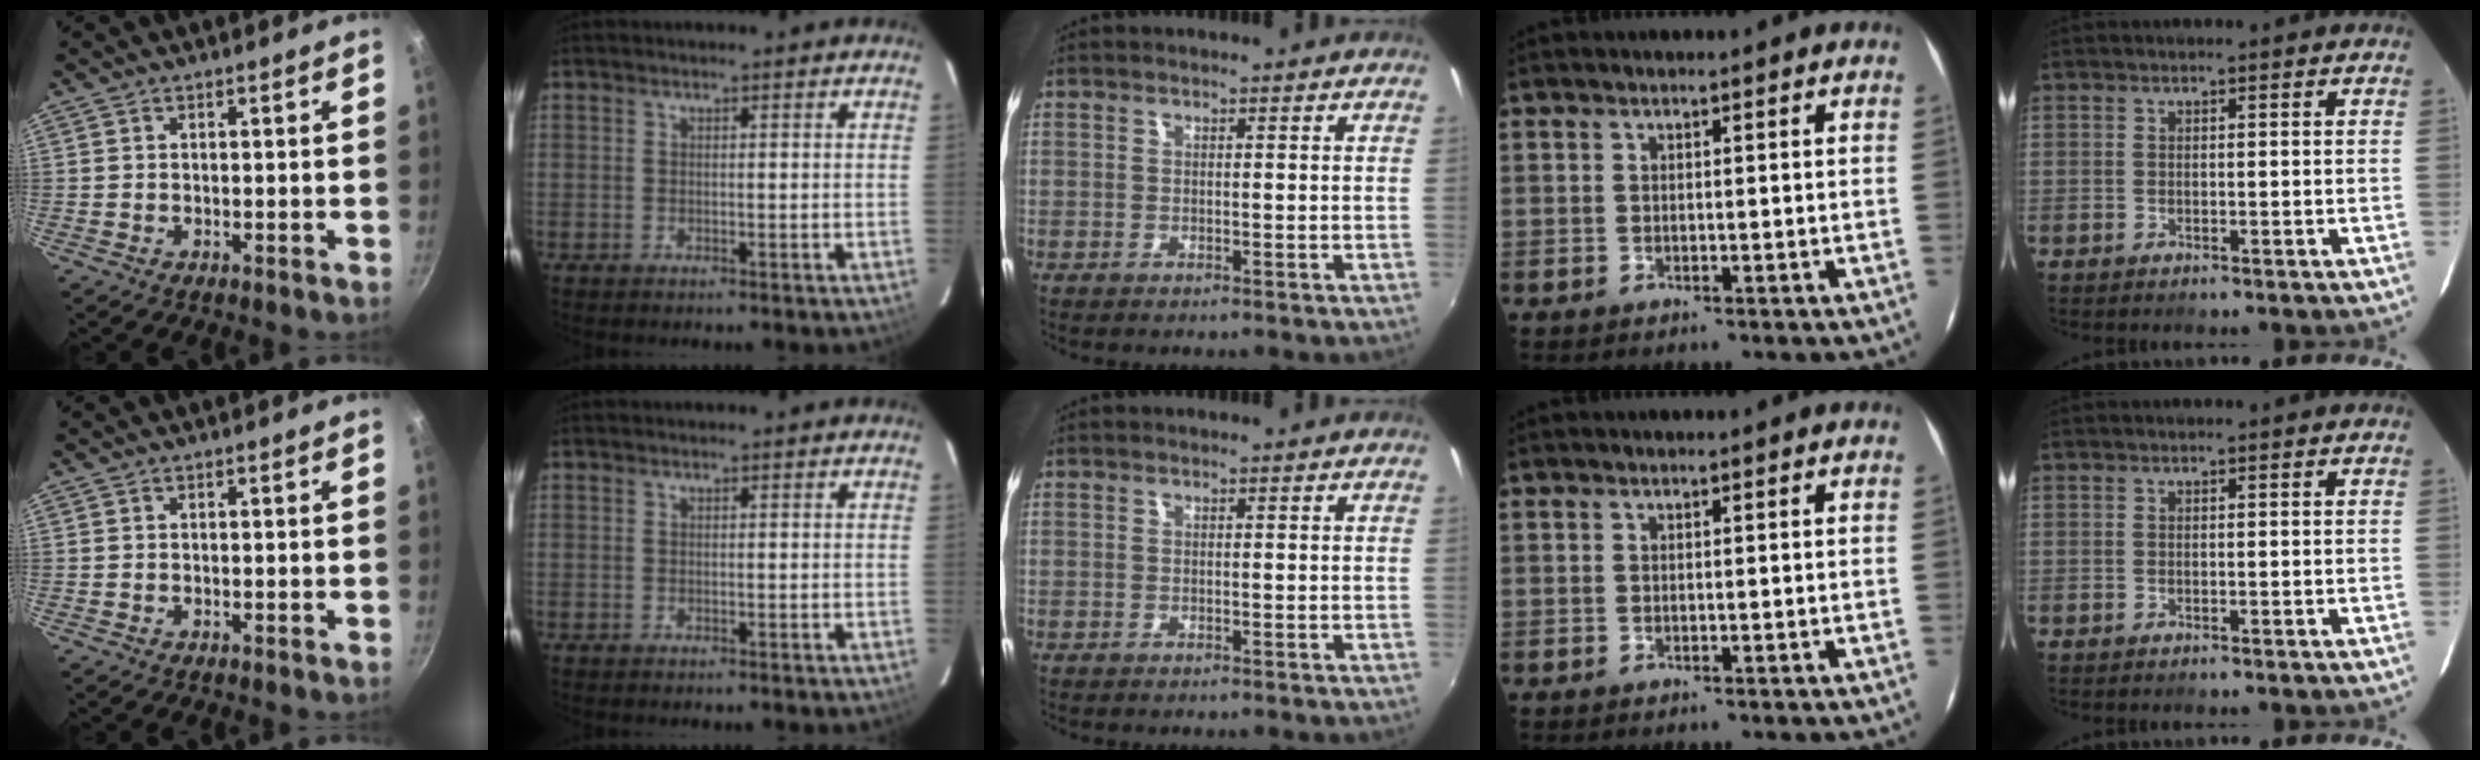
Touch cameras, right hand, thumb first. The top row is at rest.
{}